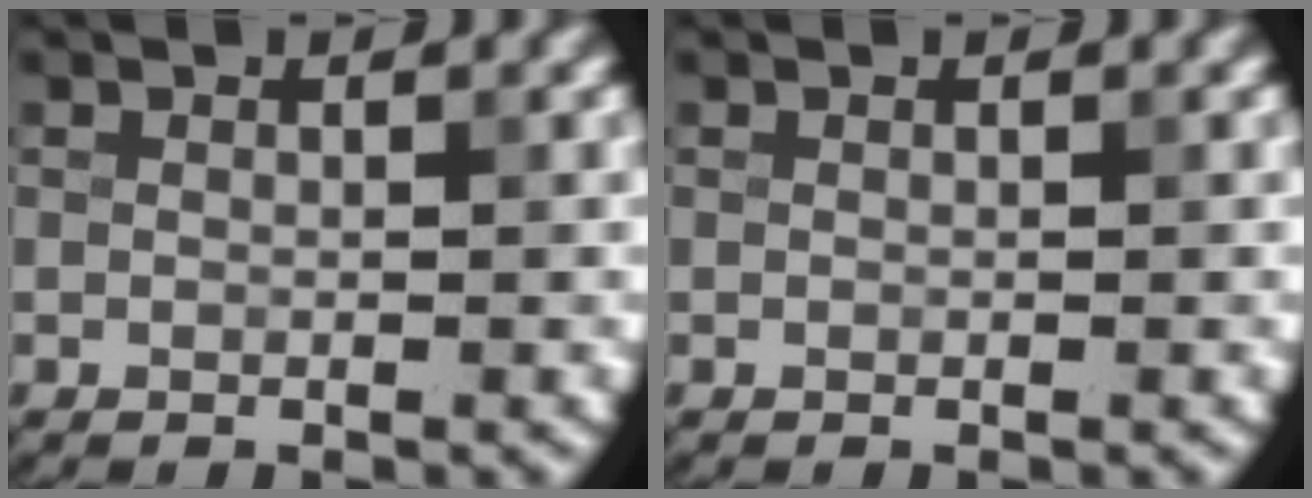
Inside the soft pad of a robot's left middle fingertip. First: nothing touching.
{"total": 0.0}